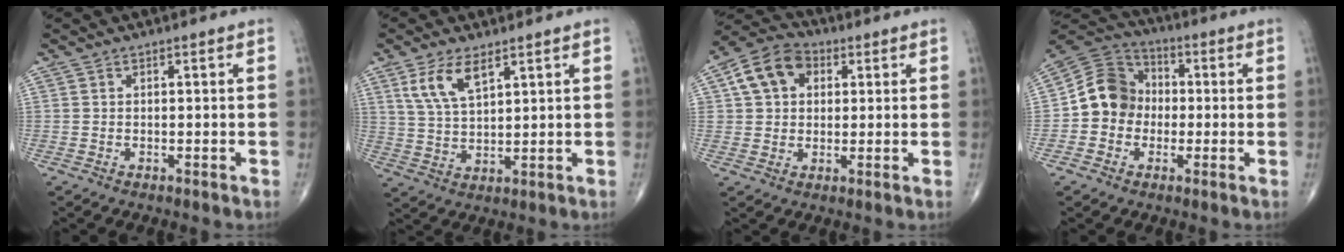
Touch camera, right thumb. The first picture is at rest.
{"total": 7.6, "force": [4.2, 3.2, 5.6], "torque": [-0.104, -0.017, 0.088]}
{"total": 10.4, "force": [2.9, 8.1, 5.8], "torque": [-0.080, 0.010, 0.041]}
{"total": 10.7, "force": [-1.0, 9.5, 4.9], "torque": [-0.065, 0.035, -0.034]}